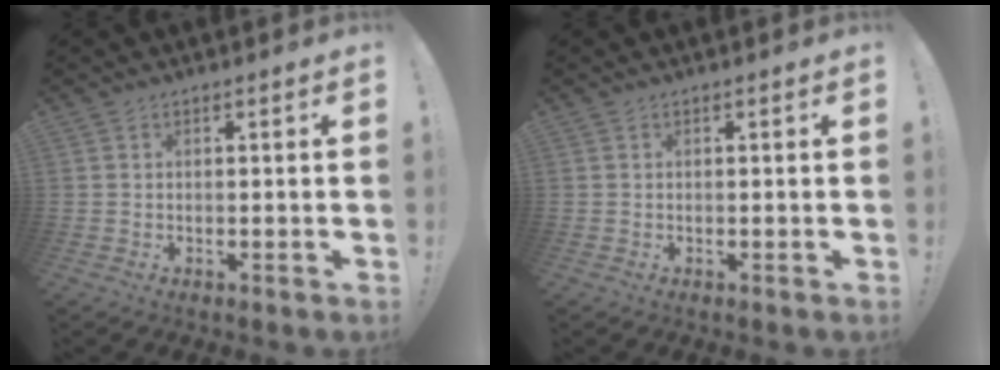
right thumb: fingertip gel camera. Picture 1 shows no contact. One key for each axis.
{"total": 0.0}